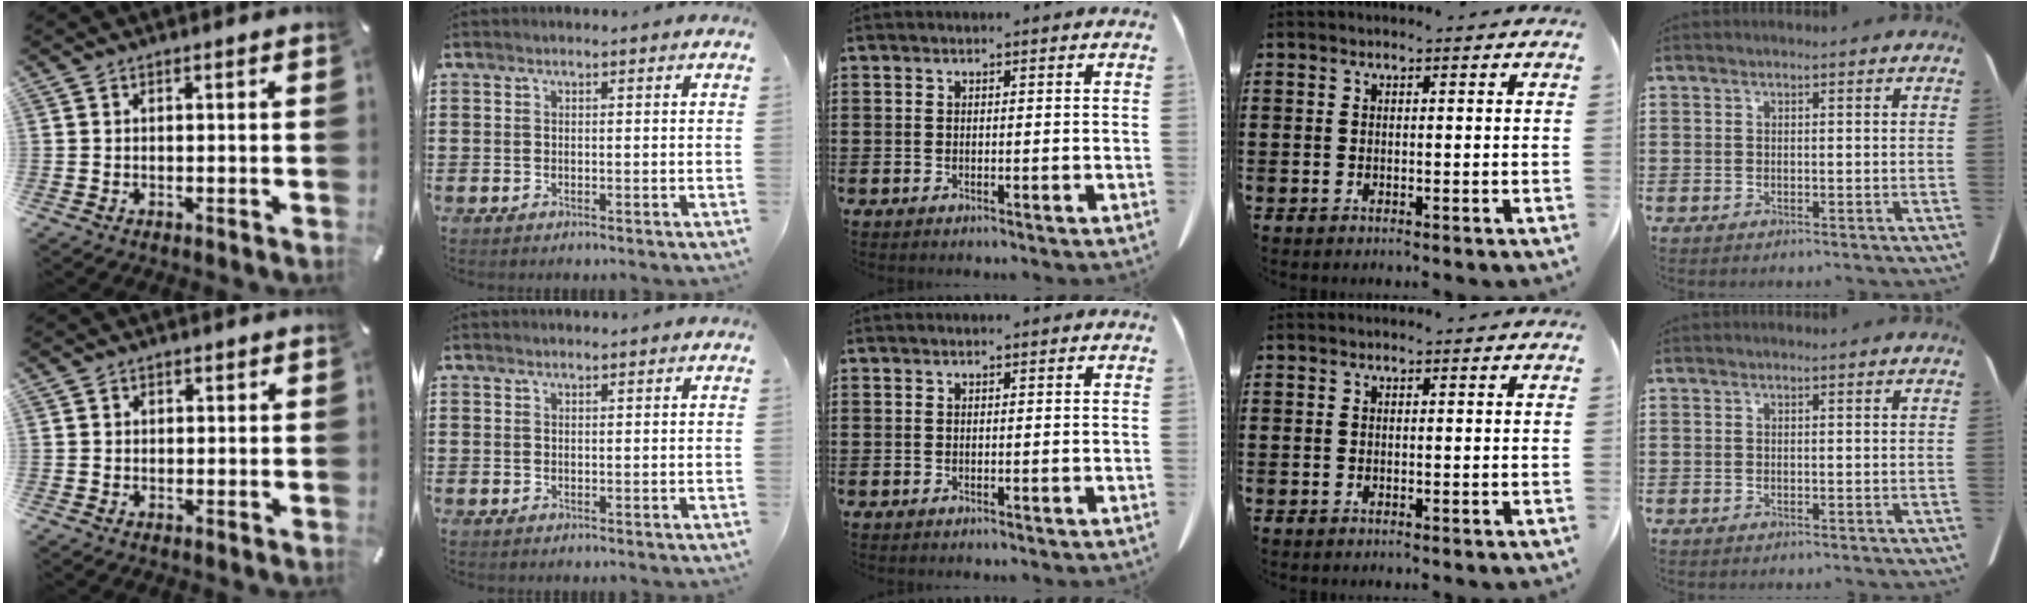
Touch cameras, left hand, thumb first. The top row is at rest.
{"thumb": {"total": 1.2, "force": [0.3, 1.2, 0.1], "torque": [0.006, 0.002, 0.002]}, "index": {"total": 0.5, "force": [0.5, 0.2, 0.0], "torque": [-0.001, 0.001, 0.010]}}